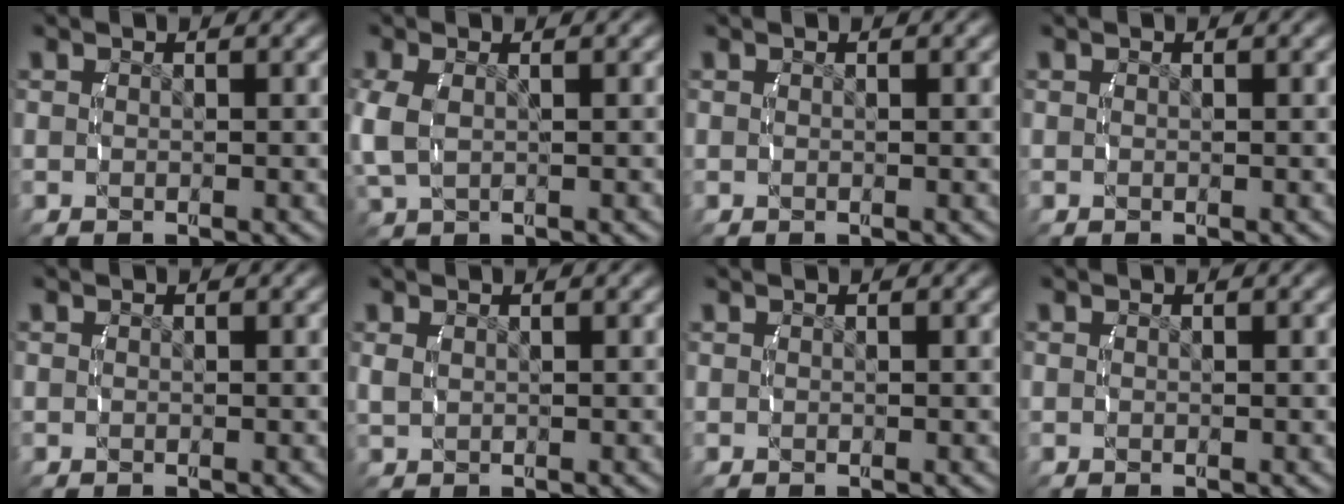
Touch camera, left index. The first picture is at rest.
{"total": 2.8, "force": [0.4, 1.8, 2.1], "torque": [-0.066, -0.008, 0.020]}
{"total": 0.0}
{"total": 0.0}
{"total": 0.0}
{"total": 0.9, "force": [0.4, 0.5, 0.6], "torque": [-0.019, -0.005, 0.017]}
{"total": 0.0}
{"total": 0.0}